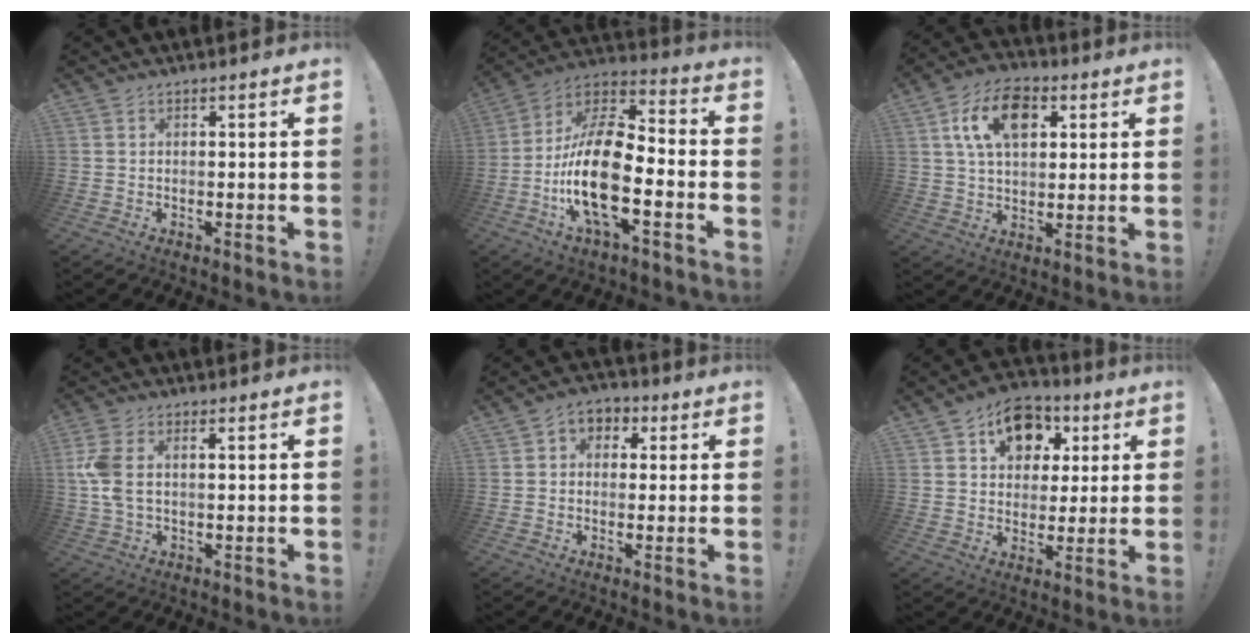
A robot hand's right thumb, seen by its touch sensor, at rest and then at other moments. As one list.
[{"total": 21.4, "force": [-5.9, 8.9, 18.5], "torque": [-0.368, 0.025, -0.097]}, {"total": 14.5, "force": [5.2, 9.4, 9.7], "torque": [-0.147, 0.001, 0.098]}, {"total": 7.2, "force": [1.1, 4.1, 5.8], "torque": [-0.131, -0.001, 0.019]}, {"total": 5.0, "force": [0.4, 4.5, 2.1], "torque": [-0.025, 0.010, 0.010]}, {"total": 13.0, "force": [5.5, 10.4, 5.4], "torque": [-0.063, -0.023, 0.106]}]